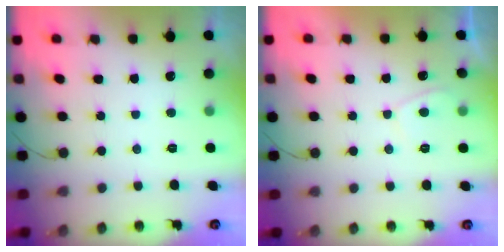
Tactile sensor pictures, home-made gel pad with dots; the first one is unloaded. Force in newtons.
{"total": 2.3, "press": 2.2, "slide": 0.7}